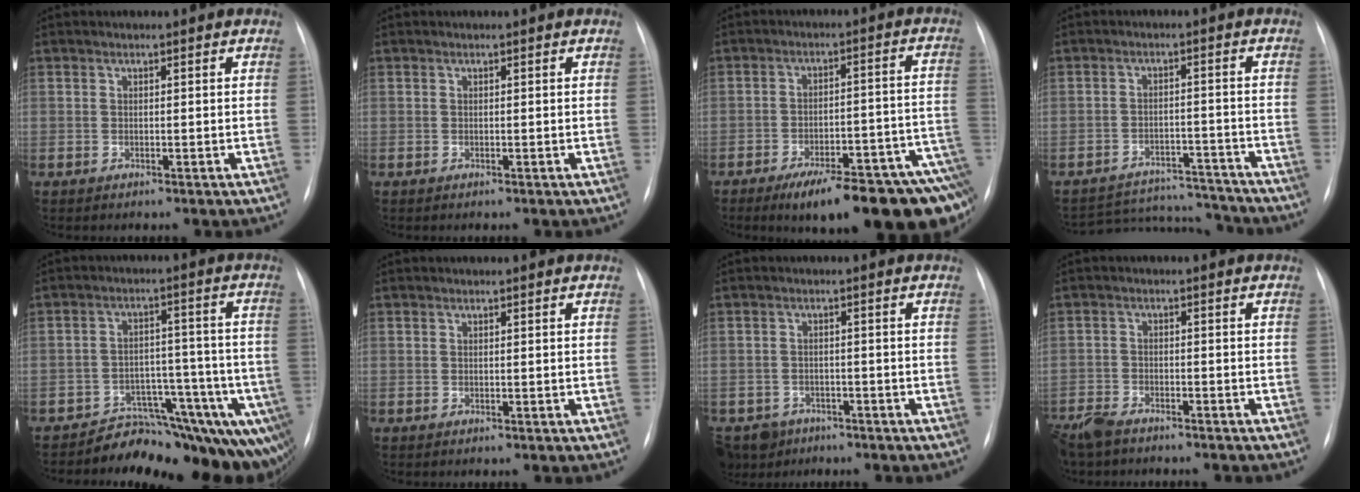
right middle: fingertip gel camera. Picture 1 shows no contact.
{"total": 0.0}
{"total": 20.9, "force": [-14.3, 4.2, 14.6], "torque": [-0.102, 0.025, -0.191]}
{"total": 12.2, "force": [-12.1, 1.9, 0.4], "torque": [-0.007, 0.015, -0.168]}
{"total": 13.6, "force": [-11.9, 5.5, 3.8], "torque": [-0.006, 0.055, -0.153]}
{"total": 0.0}
{"total": 6.1, "force": [-4.7, 3.9, 0.5], "torque": [-0.006, 0.002, -0.074]}
{"total": 8.4, "force": [-7.3, 2.4, 3.3], "torque": [-0.056, -0.012, -0.115]}